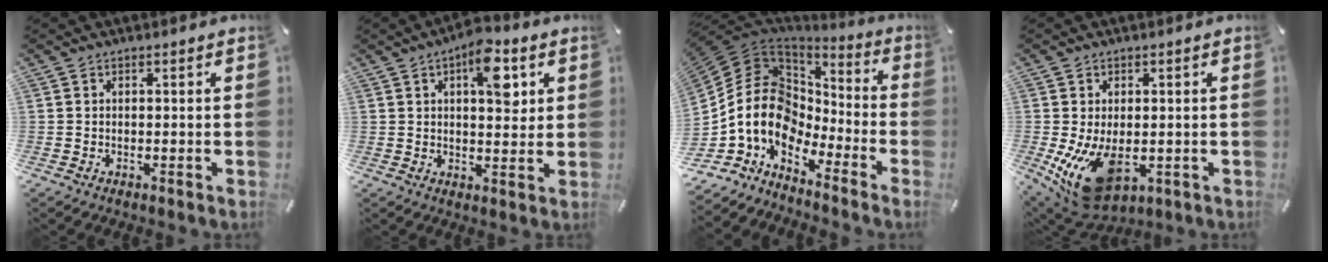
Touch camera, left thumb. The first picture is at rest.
{"total": 10.2, "force": [4.0, 5.0, 7.9], "torque": [-0.093, -0.018, 0.061]}
{"total": 14.4, "force": [-3.9, 10.9, 8.6], "torque": [-0.214, -0.006, -0.081]}
{"total": 12.0, "force": [-2.6, 7.4, 9.2], "torque": [-0.185, -0.007, -0.040]}